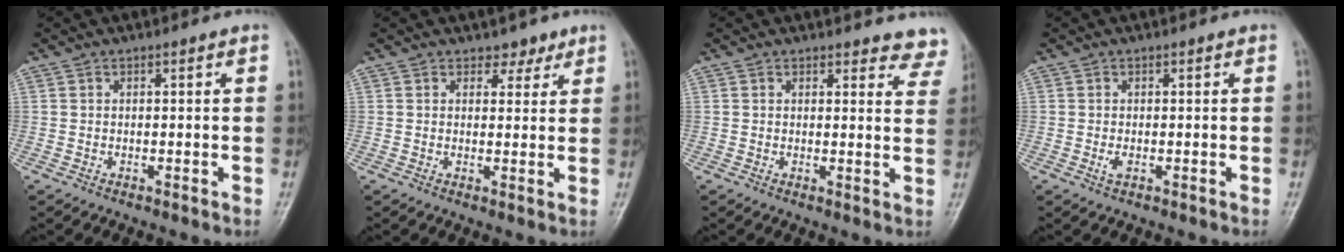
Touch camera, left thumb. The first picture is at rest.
{"total": 2.7, "force": [2.0, 1.6, 0.5], "torque": [0.014, -0.011, 0.024]}
{"total": 7.3, "force": [6.9, 2.2, 0.4], "torque": [0.047, -0.037, 0.044]}
{"total": 1.4, "force": [-0.1, 0.6, 1.2], "torque": [-0.022, -0.001, 0.001]}